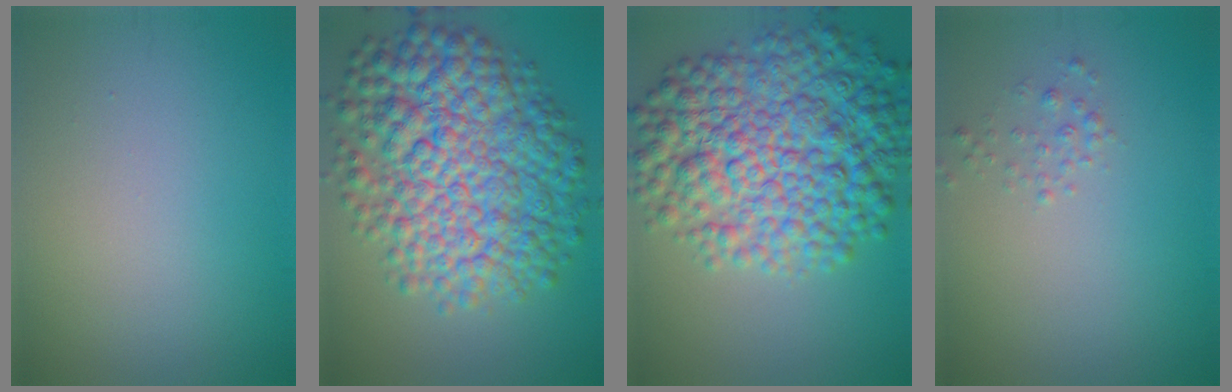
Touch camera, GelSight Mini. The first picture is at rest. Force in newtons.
{"total": 12.2, "press": 12.2, "slide": 0.2}
{"total": 11.7, "press": 11.7, "slide": 0.2}
{"total": 0.9, "press": 0.9, "slide": 0.0}